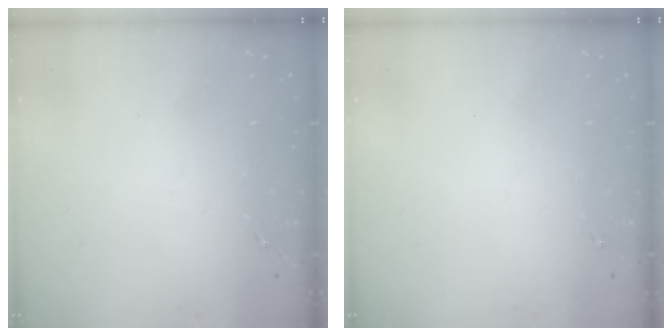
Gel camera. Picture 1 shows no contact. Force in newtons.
{"total": 0.0}